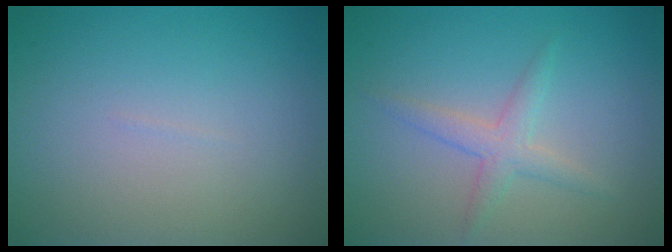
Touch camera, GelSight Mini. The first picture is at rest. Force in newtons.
{"total": 2.2, "press": 2.2, "slide": 0.0}